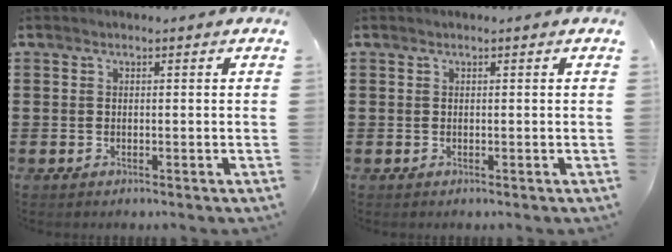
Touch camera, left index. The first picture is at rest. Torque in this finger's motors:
{"motor_torque": [0.46, 0.47, -0.01, 0.01]}